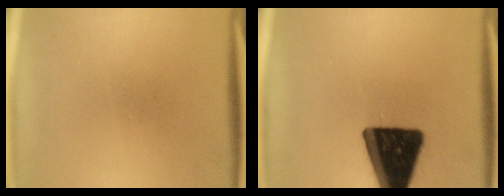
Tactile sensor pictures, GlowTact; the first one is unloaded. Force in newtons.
{"total": 18.7}